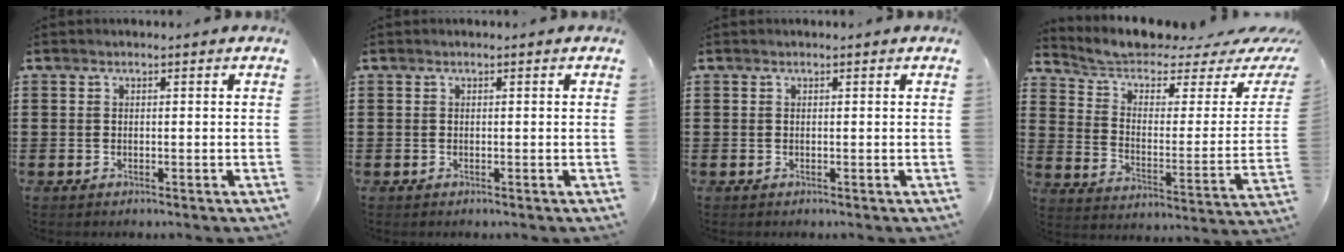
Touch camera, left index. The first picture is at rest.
{"total": 0.0}
{"total": 0.0}
{"total": 5.7, "force": [4.7, 1.6, 2.7], "torque": [-0.078, -0.038, 0.080]}